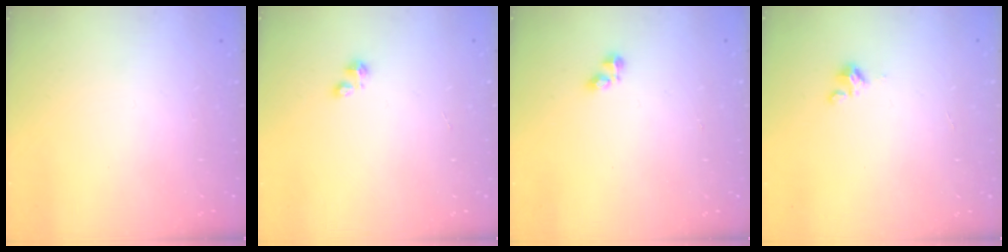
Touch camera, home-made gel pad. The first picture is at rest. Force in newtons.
{"total": 1.9, "press": 1.9, "slide": 0.2}
{"total": 2.5, "press": 2.5, "slide": 0.4}
{"total": 2.4, "press": 2.4, "slide": 0.3}